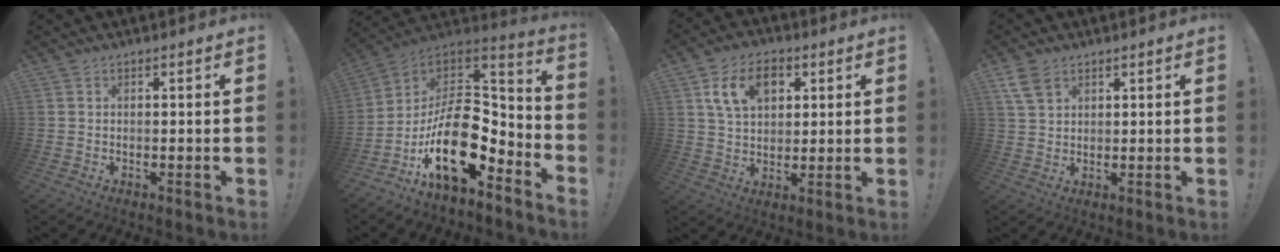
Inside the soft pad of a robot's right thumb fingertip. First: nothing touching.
{"total": 22.5, "force": [-5.1, 12.8, 17.8], "torque": [-0.304, 0.028, -0.075]}
{"total": 11.9, "force": [5.2, 7.9, 7.2], "torque": [-0.106, -0.006, 0.097]}
{"total": 6.4, "force": [3.6, 4.2, 3.2], "torque": [-0.058, -0.004, 0.073]}